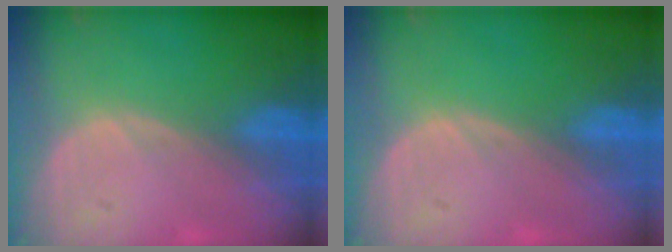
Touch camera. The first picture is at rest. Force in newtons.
{"total": 0.0}